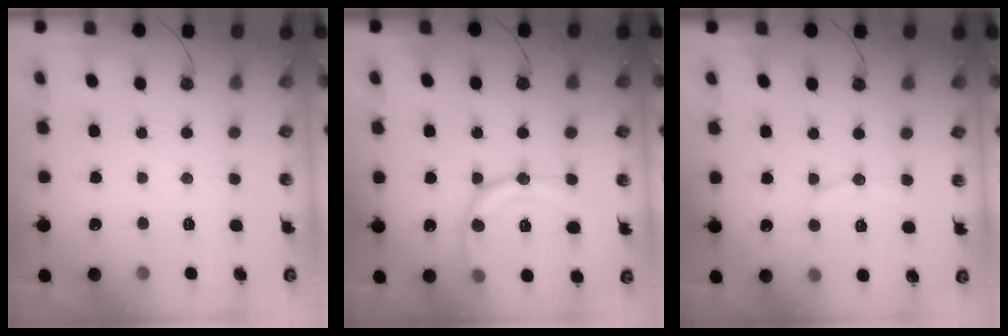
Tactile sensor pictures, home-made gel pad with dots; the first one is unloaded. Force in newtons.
{"total": 14.1, "press": 14.0, "slide": 1.6}
{"total": 8.2, "press": 8.2, "slide": 0.8}